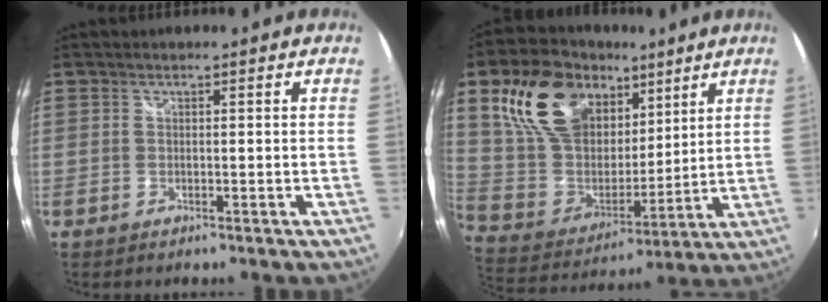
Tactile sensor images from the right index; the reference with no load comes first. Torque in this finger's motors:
{"motor_torque": [1.42, 0.72, 0.74, 0.18]}